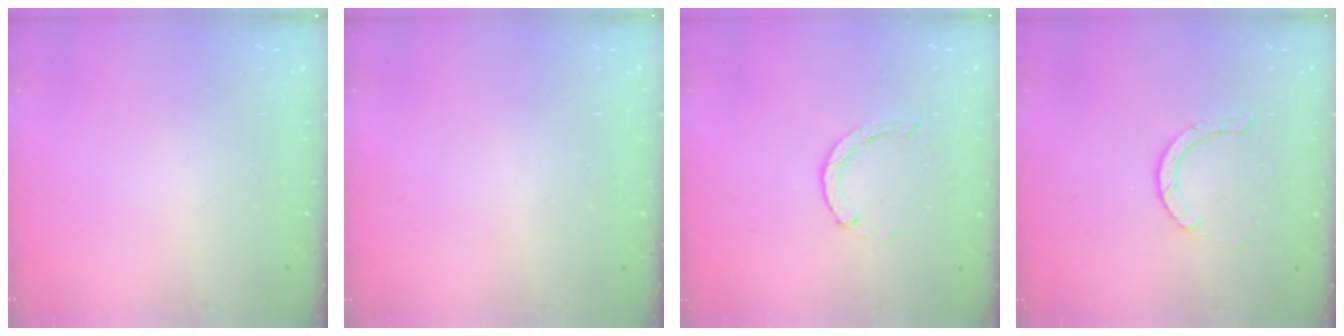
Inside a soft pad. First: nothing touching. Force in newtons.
{"total": 2.6, "press": 2.6, "slide": 0.2}
{"total": 0.0}
{"total": 0.9, "press": 0.9, "slide": 0.1}